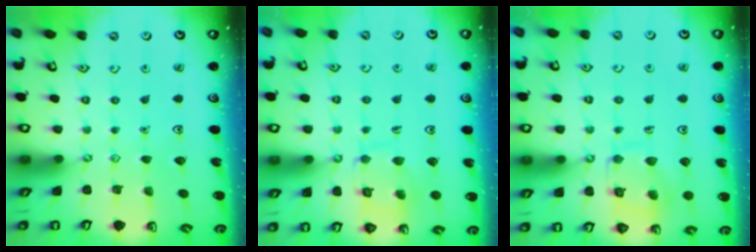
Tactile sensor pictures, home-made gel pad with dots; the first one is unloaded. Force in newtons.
{"total": 10.4, "press": 10.3, "slide": 0.8}
{"total": 10.6, "press": 10.6, "slide": 0.2}